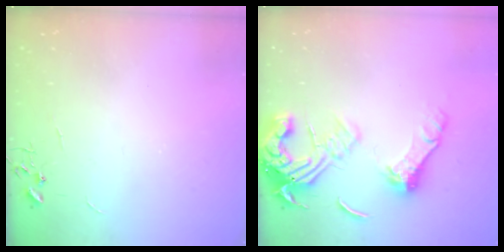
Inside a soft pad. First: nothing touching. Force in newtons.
{"total": 16.7, "press": 16.6, "slide": 1.9}